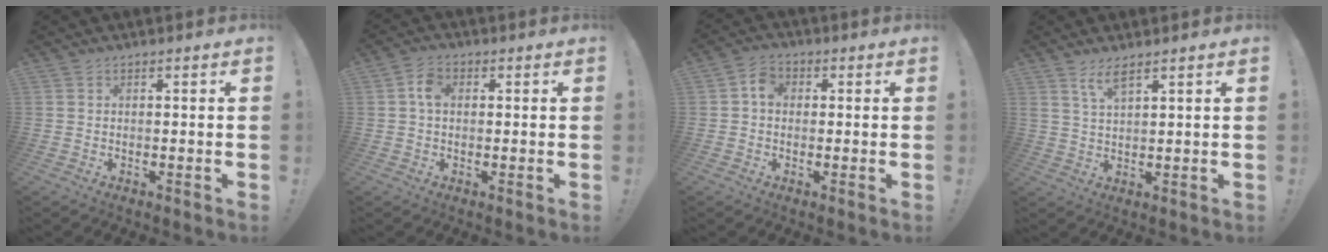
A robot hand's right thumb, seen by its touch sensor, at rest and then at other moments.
{"total": 4.5, "force": [0.5, 3.1, 3.2], "torque": [-0.048, 0.007, 0.008]}
{"total": 4.5, "force": [0.1, 3.5, 2.8], "torque": [-0.040, 0.009, 0.001]}
{"total": 4.7, "force": [3.2, 0.9, 3.3], "torque": [-0.068, -0.009, 0.056]}